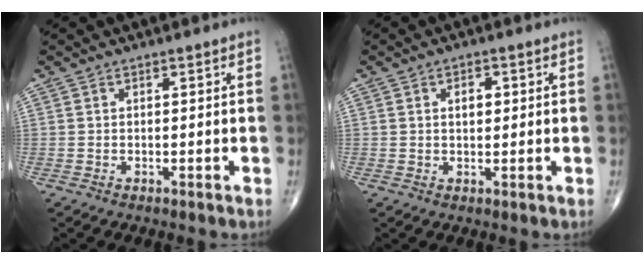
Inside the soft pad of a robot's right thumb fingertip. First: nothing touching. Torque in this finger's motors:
{"motor_torque": [0.27, 0.77, 0.56, 0.14, 0.00]}